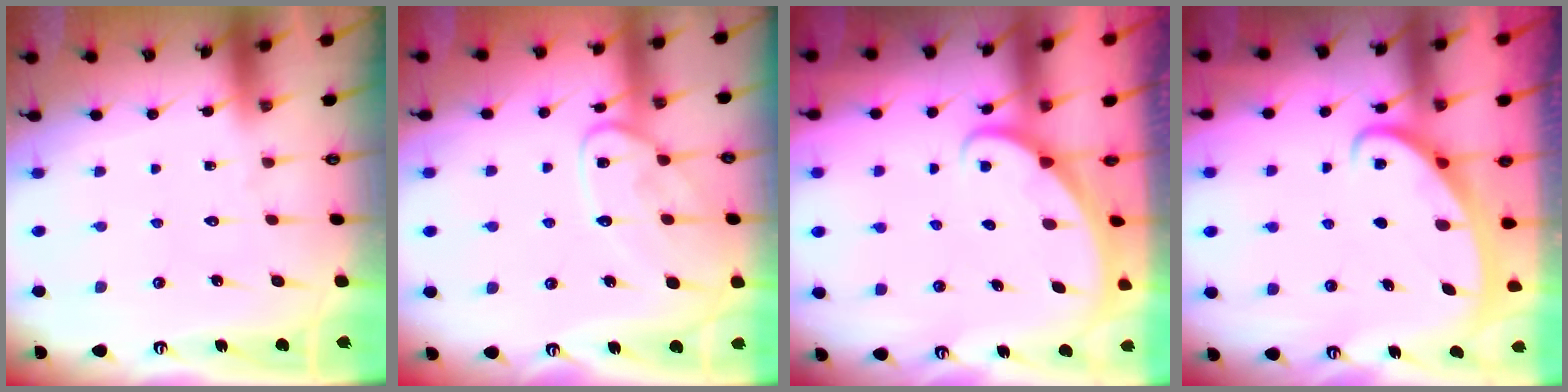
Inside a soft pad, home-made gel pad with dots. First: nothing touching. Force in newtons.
{"total": 12.7, "press": 12.7, "slide": 1.0}
{"total": 1.7, "press": 1.7, "slide": 0.1}
{"total": 2.5, "press": 2.5, "slide": 0.3}